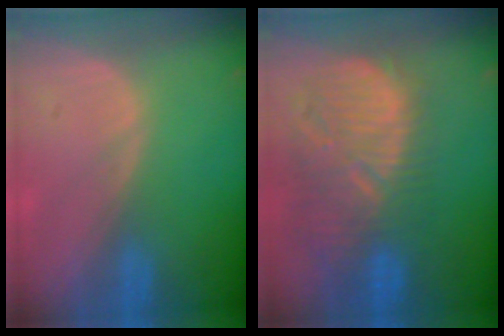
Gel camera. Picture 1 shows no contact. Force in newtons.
{"total": 12.6, "press": 11.2, "slide": 5.8}